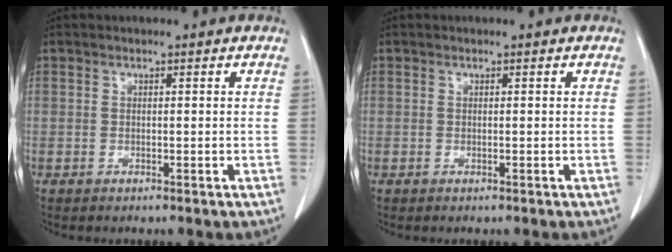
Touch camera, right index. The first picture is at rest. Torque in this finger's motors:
{"motor_torque": [0.00, 0.00, 0.00, 0.00]}